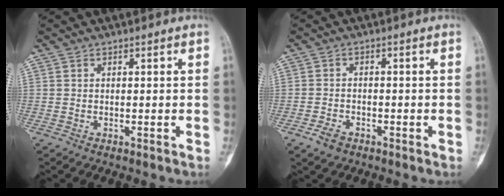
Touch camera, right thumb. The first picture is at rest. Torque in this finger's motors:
{"motor_torque": [0.34, 0.01, 0.27, -0.02, 0.06]}